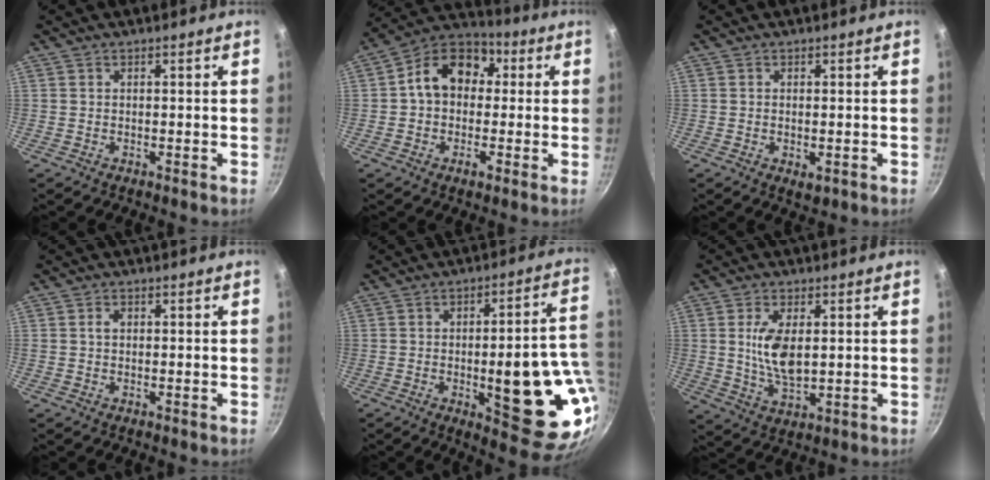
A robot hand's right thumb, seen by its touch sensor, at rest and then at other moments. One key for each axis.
{"total": 13.7, "fx": 1.7, "fy": 10.4, "fz": 8.7, "tx": -0.112, "ty": 0.030, "tz": 0.009}
{"total": 2.3, "fx": -0.5, "fy": 1.1, "fz": 1.9, "tx": -0.029, "ty": -0.008, "tz": -0.006}
{"total": 1.4, "fx": 0.2, "fy": 1.0, "fz": 1.0, "tx": -0.016, "ty": 0.005, "tz": 0.003}
{"total": 21.7, "fx": -3.0, "fy": 6.9, "fz": 20.4, "tx": -0.225, "ty": 0.002, "tz": -0.033}
{"total": 8.9, "fx": 1.4, "fy": 4.4, "fz": 7.6, "tx": -0.141, "ty": -0.014, "tz": 0.033}